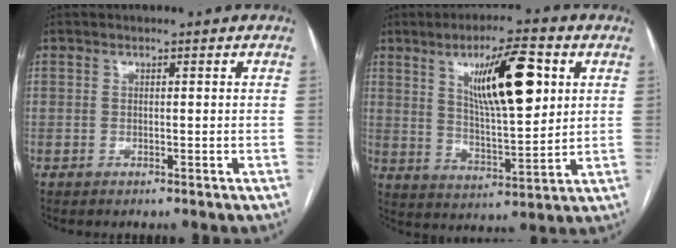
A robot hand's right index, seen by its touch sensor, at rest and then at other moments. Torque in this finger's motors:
{"motor_torque": [1.23, 0.91, 0.45, 0.15]}